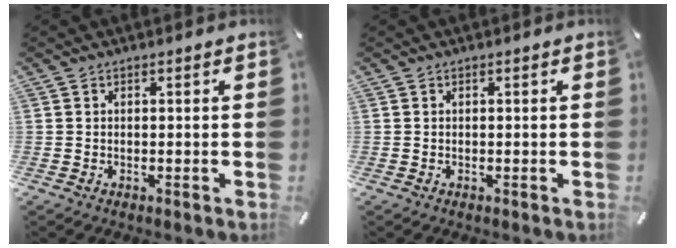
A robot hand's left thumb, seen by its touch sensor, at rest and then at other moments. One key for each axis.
{"total": 0.0}